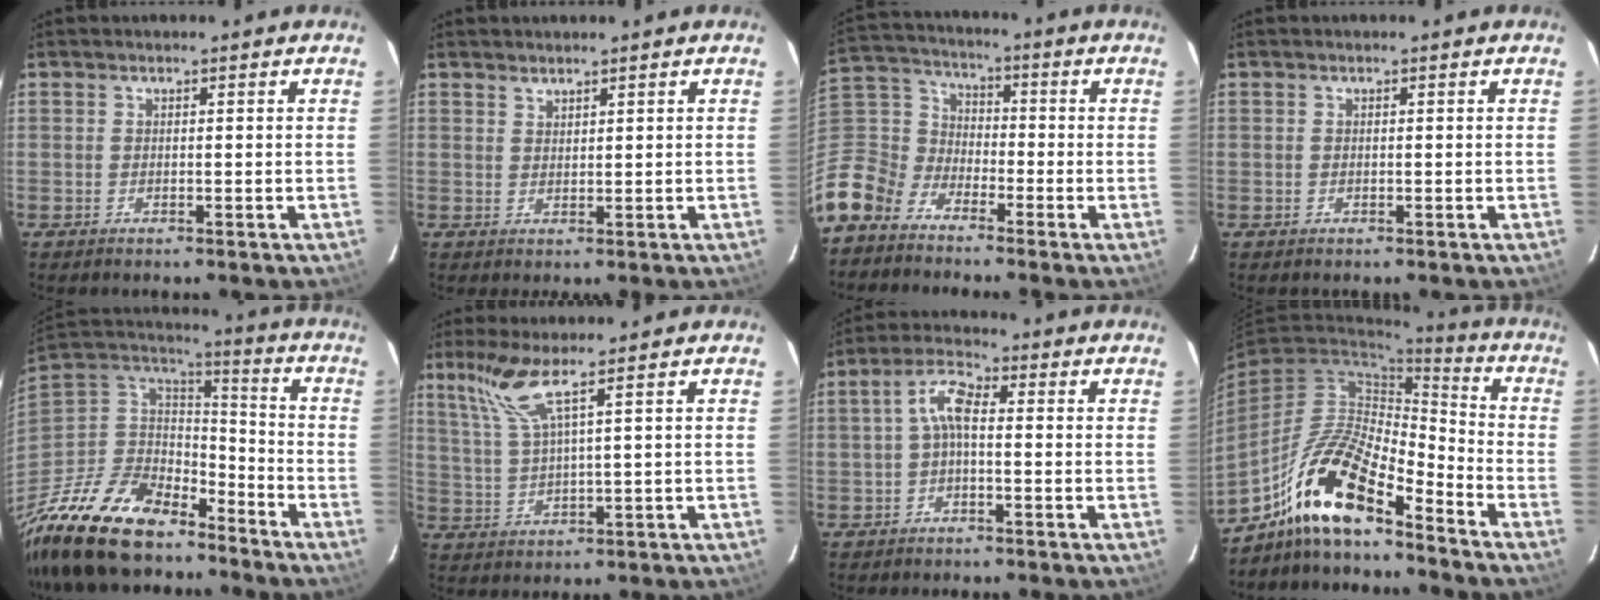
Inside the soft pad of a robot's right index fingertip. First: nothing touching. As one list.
[{"total": 1.3, "force": [1.2, 0.5, 0.2], "torque": [0.000, 0.003, 0.024]}, {"total": 12.0, "force": [-8.1, 8.1, 3.7], "torque": [-0.115, 0.024, -0.181]}, {"total": 0.0}, {"total": 22.9, "force": [-17.4, 9.7, 11.2], "torque": [-0.254, -0.012, -0.302]}, {"total": 6.3, "force": [4.0, -0.7, 4.8], "torque": [-0.102, -0.001, 0.092]}, {"total": 4.8, "force": [-0.6, 1.9, 4.4], "torque": [-0.095, 0.020, -0.015]}, {"total": 15.6, "force": [-11.3, 4.0, 10.0], "torque": [-0.195, 0.003, -0.216]}]